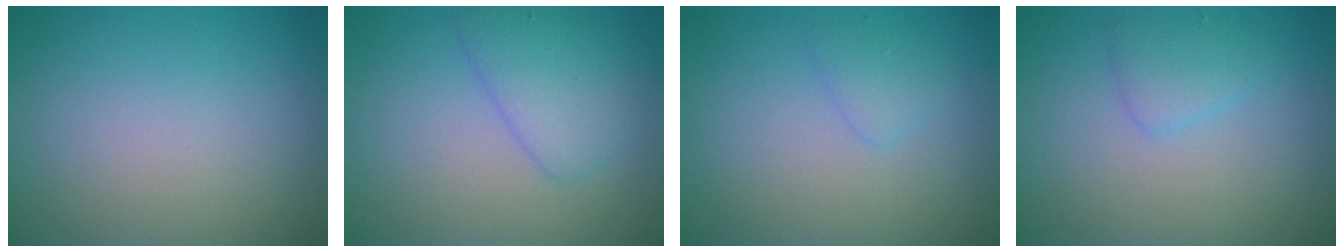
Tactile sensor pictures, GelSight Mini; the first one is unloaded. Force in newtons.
{"total": 3.4, "press": 3.4, "slide": 0.1}
{"total": 1.3, "press": 1.3, "slide": 0.1}
{"total": 1.8, "press": 1.8, "slide": 0.1}